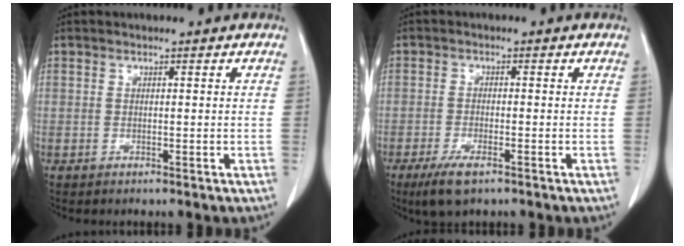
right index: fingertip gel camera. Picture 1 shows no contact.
{"total": 4.9, "force": [-3.1, 1.2, 3.6], "torque": [-0.076, -0.011, -0.053]}